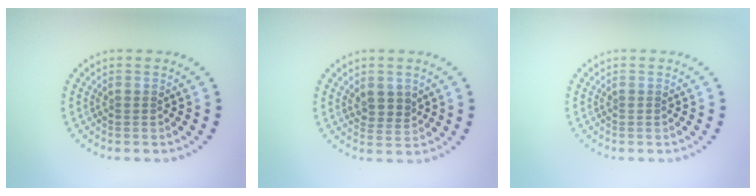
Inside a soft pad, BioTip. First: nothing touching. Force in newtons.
{"total": 2.2, "press": 2.0, "slide": 1.0}
{"total": 0.0}